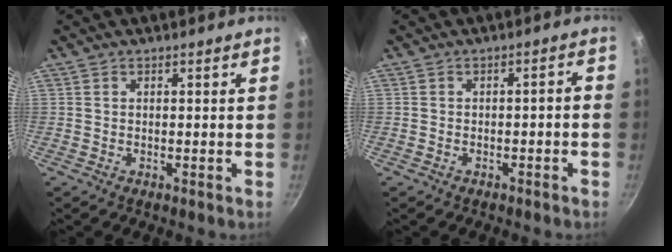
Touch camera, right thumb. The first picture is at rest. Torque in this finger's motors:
{"motor_torque": [0.00, -0.71, -0.08, -0.13, 0.04]}